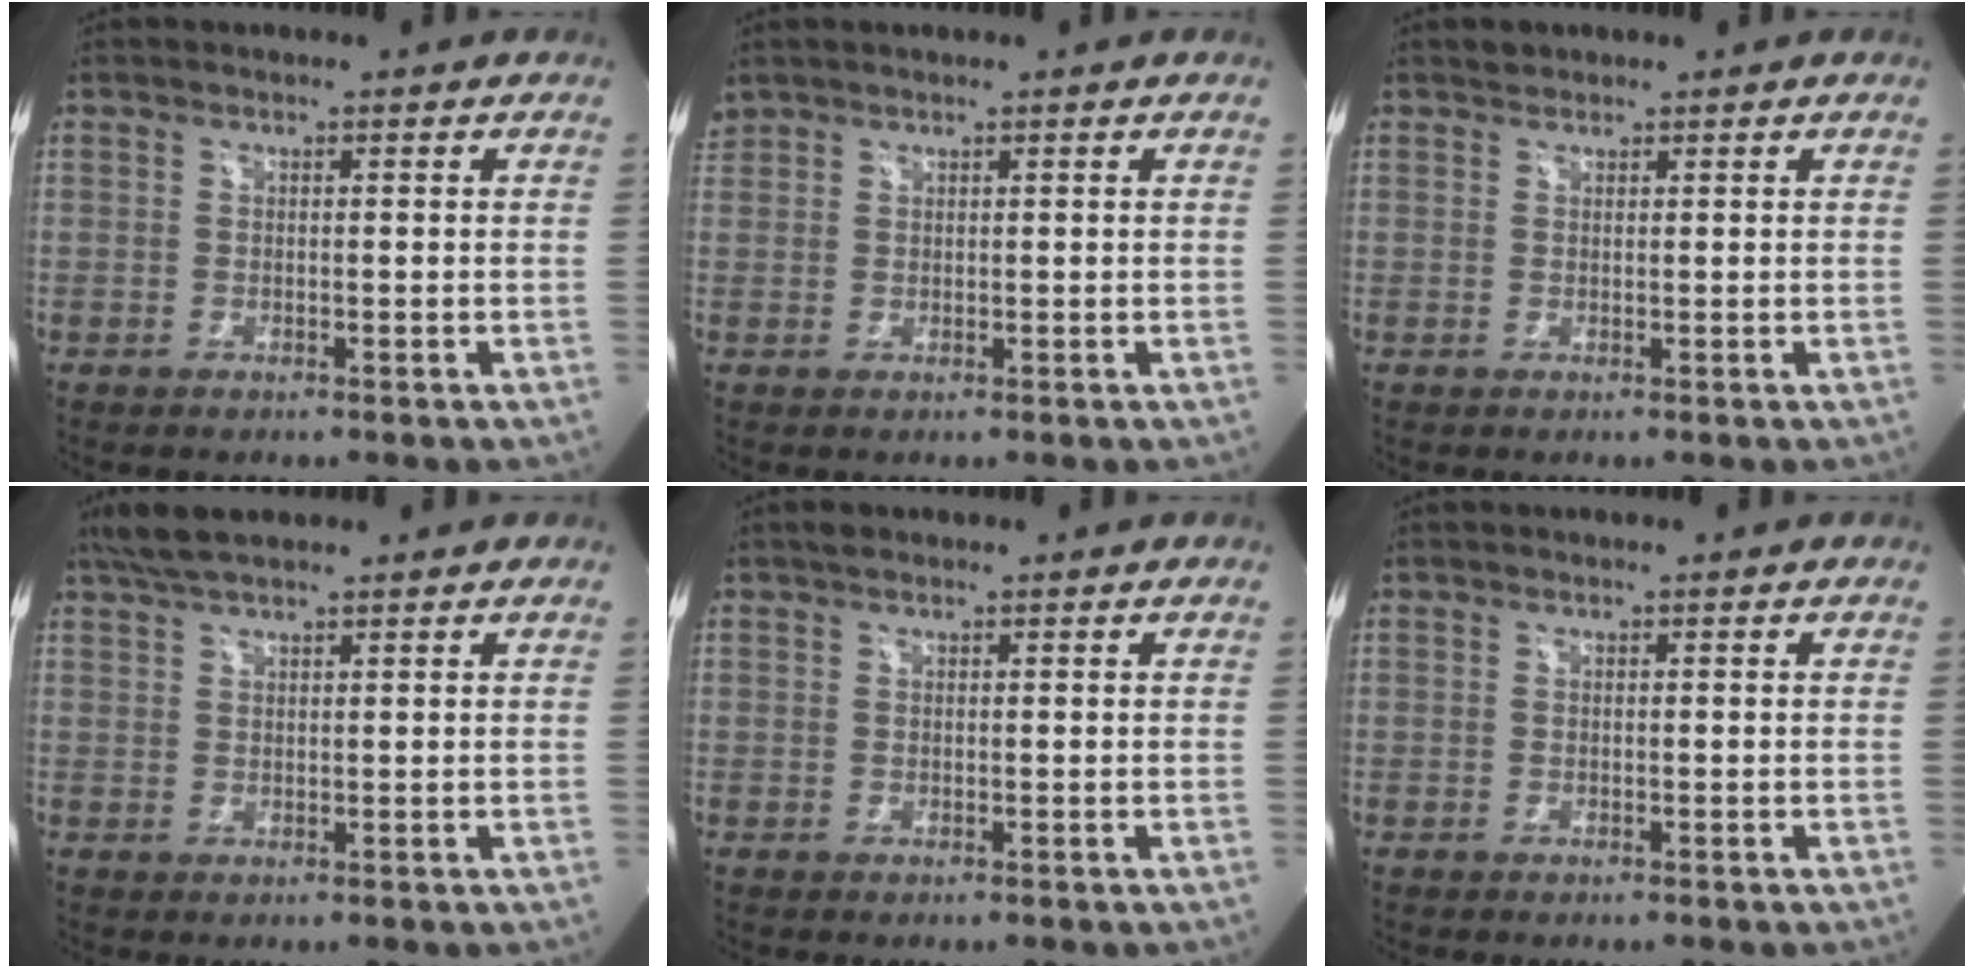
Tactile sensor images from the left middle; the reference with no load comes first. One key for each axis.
{"total": 1.6, "fx": 1.4, "fy": 0.8, "fz": 0.1, "tx": -0.008, "ty": 0.017, "tz": 0.032}
{"total": 1.0, "fx": 0.8, "fy": 0.5, "fz": 0.0, "tx": -0.003, "ty": 0.004, "tz": 0.013}
{"total": 5.2, "fx": 4.3, "fy": 0.8, "fz": 2.8, "tx": -0.060, "ty": 0.024, "tz": 0.081}
{"total": 0.9, "fx": 0.7, "fy": 0.3, "fz": 0.4, "tx": -0.016, "ty": 0.014, "tz": 0.013}
{"total": 0.0}